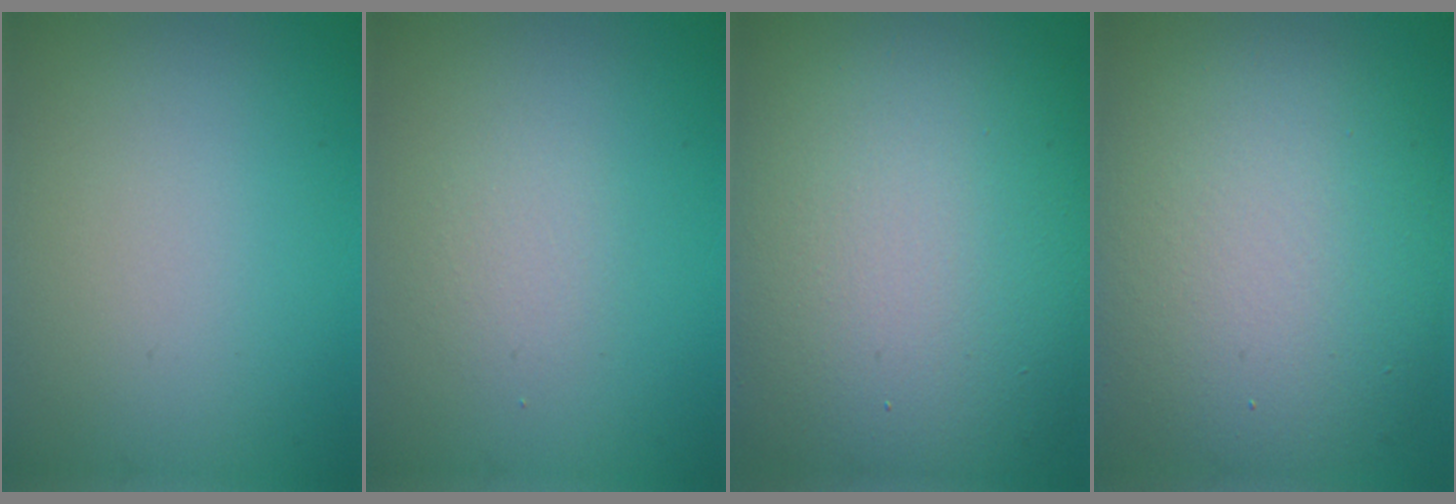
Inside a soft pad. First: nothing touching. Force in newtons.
{"total": 1.4, "press": 1.4, "slide": 0.1}
{"total": 16.6, "press": 16.6, "slide": 0.6}
{"total": 12.0, "press": 12.0, "slide": 0.6}